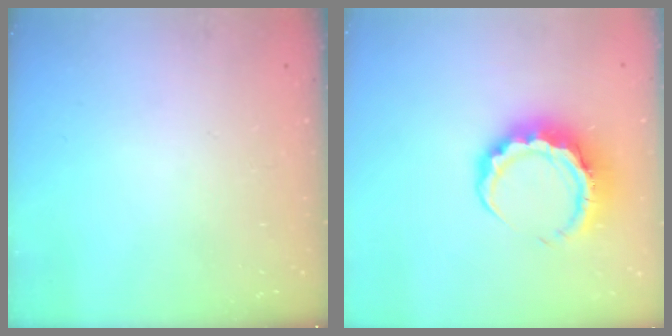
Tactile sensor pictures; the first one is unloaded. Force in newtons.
{"total": 9.7, "press": 9.5, "slide": 1.9}